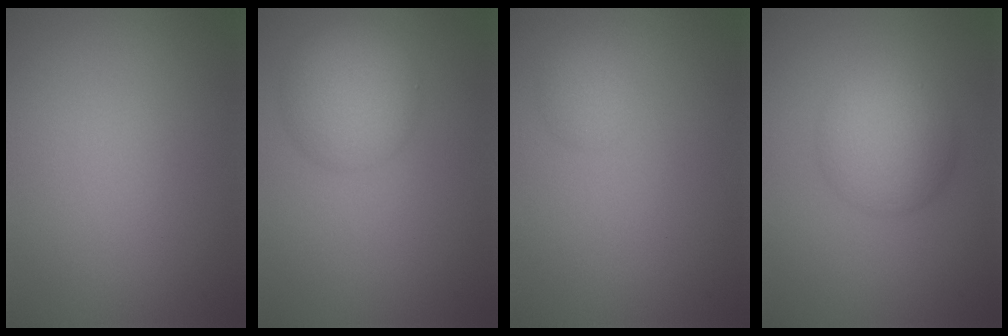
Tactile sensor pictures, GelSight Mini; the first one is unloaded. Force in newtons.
{"total": 5.0, "press": 5.0, "slide": 0.2}
{"total": 1.6, "press": 1.6, "slide": 0.1}
{"total": 5.3, "press": 5.3, "slide": 0.1}